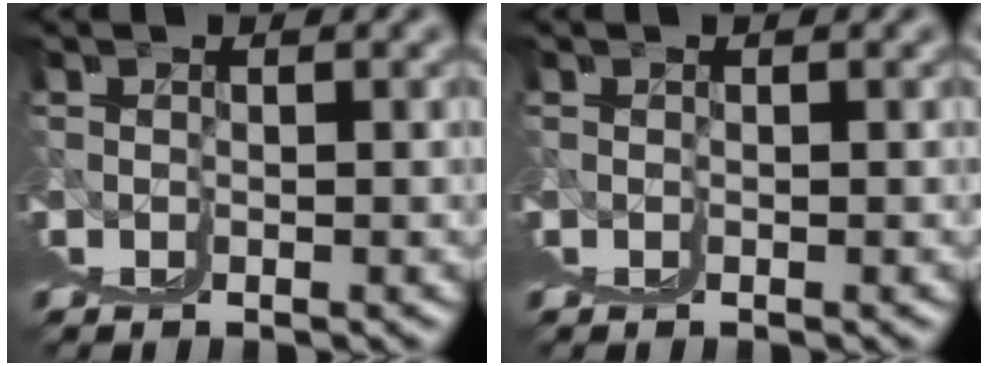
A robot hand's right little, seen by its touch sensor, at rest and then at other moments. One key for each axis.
{"total": 0.0}